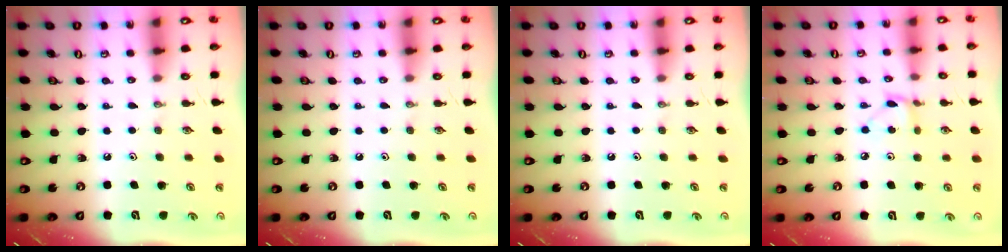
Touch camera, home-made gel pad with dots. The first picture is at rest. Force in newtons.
{"total": 0.0}
{"total": 0.0}
{"total": 4.6, "press": 4.5, "slide": 0.5}